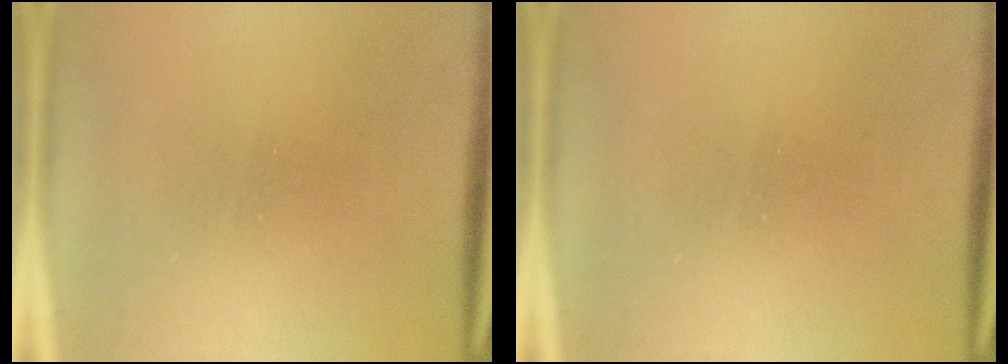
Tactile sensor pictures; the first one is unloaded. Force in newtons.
{"total": 0.0}